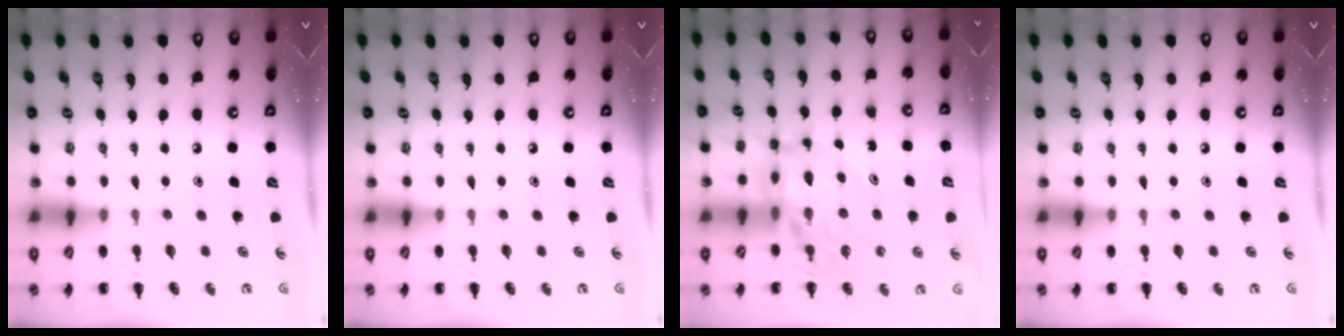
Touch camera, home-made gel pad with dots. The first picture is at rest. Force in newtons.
{"total": 0.0}
{"total": 13.5, "press": 13.0, "slide": 3.8}
{"total": 0.0}